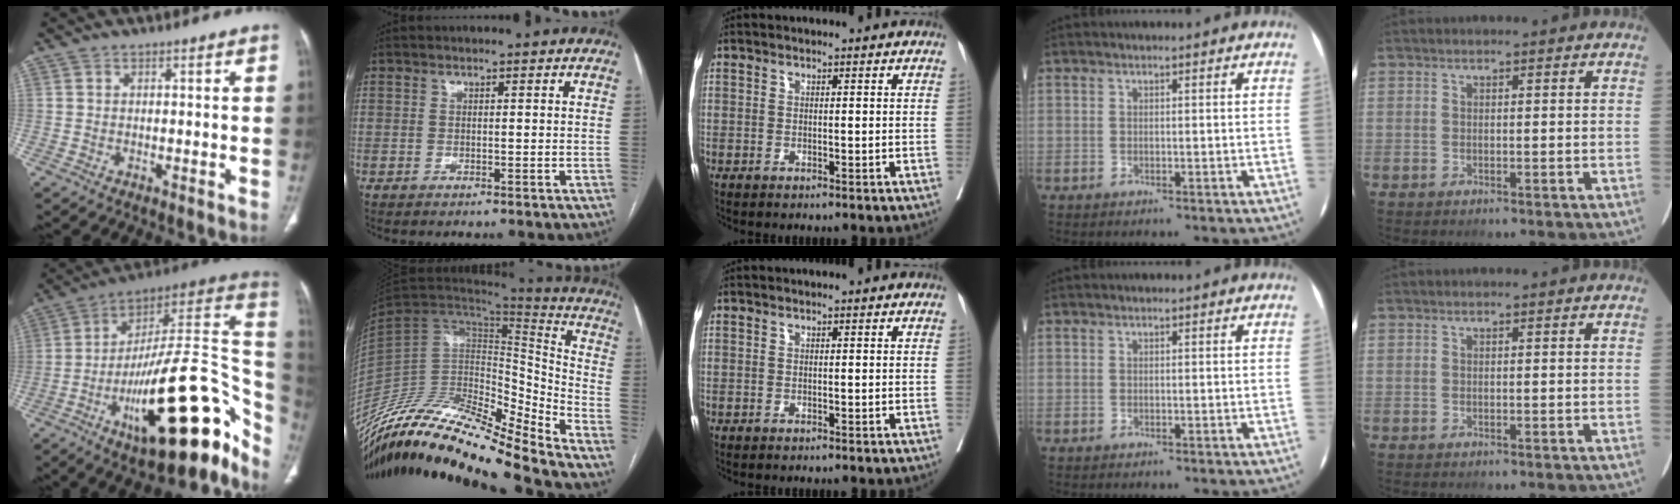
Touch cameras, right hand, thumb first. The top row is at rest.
{"thumb": {"total": 34.0, "force": [-13.4, 11.8, 28.9], "torque": [-0.323, 0.075, -0.201]}, "index": {"total": 24.3, "force": [-21.6, 2.2, 11.0], "torque": [-0.210, 0.004, -0.376]}}